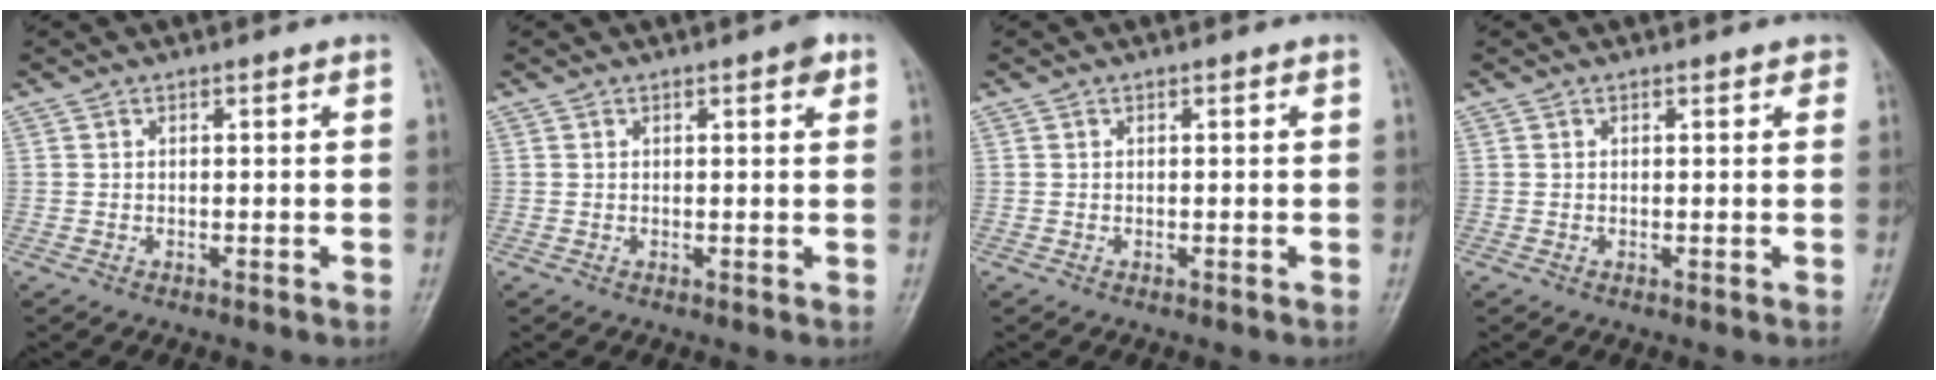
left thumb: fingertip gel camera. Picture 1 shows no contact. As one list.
[{"total": 2.2, "force": [1.1, 0.7, 1.7], "torque": [-0.017, -0.001, 0.011]}, {"total": 0.0}, {"total": 1.6, "force": [1.1, 0.9, 0.9], "torque": [0.004, 0.000, 0.006]}]